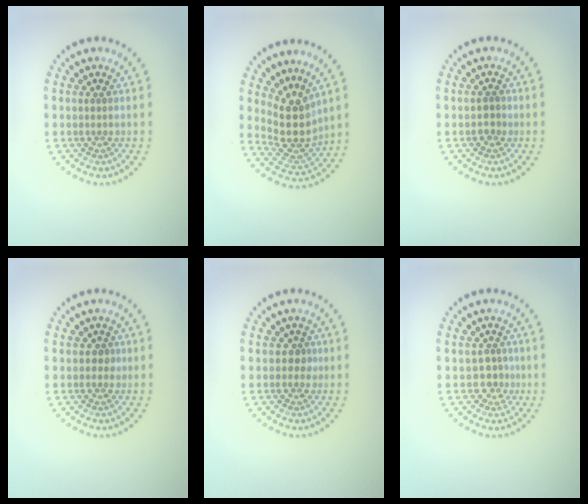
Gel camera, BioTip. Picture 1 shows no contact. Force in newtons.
{"total": 4.2, "press": 3.3, "slide": 2.7}
{"total": 1.1, "press": 1.0, "slide": 0.4}
{"total": 1.0, "press": 0.8, "slide": 0.5}
{"total": 1.0, "press": 0.8, "slide": 0.6}
{"total": 1.7, "press": 1.4, "slide": 0.9}